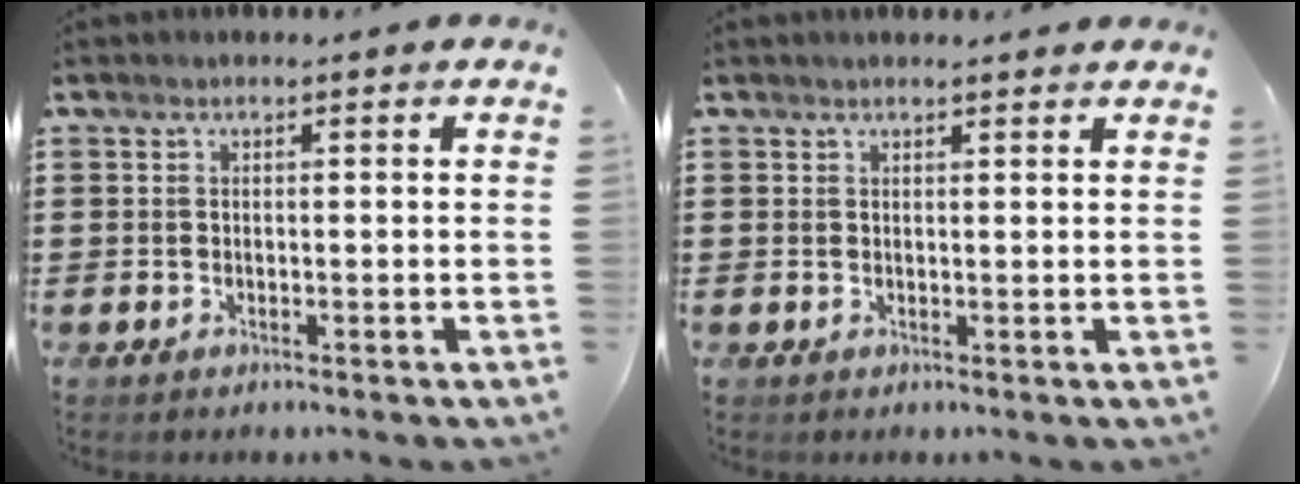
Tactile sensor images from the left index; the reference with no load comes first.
{"total": 0.9, "force": [0.8, 0.1, 0.3], "torque": [-0.006, 0.001, 0.015]}